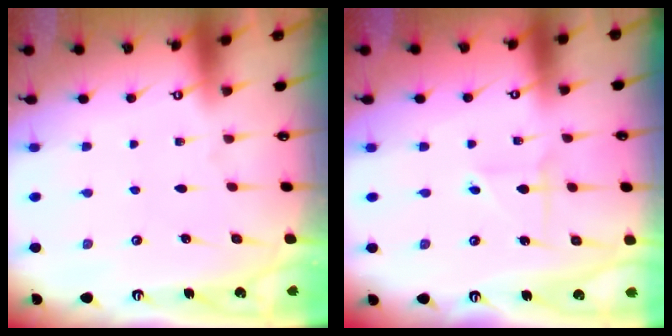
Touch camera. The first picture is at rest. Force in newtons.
{"total": 2.7, "press": 2.7, "slide": 0.1}